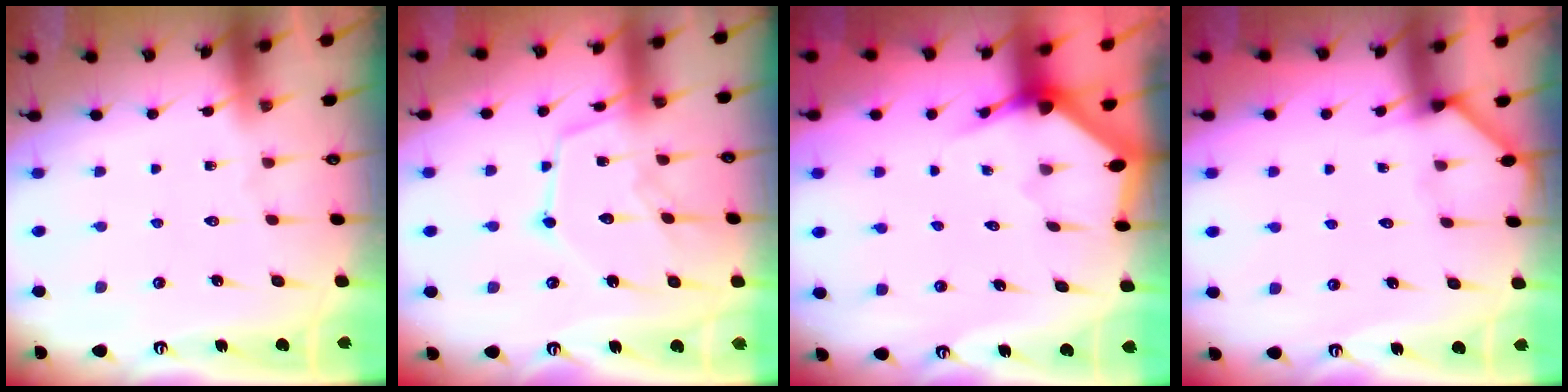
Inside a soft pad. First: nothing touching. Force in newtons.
{"total": 13.4, "press": 13.4, "slide": 1.2}
{"total": 2.9, "press": 2.9, "slide": 0.2}
{"total": 3.0, "press": 3.0, "slide": 0.2}